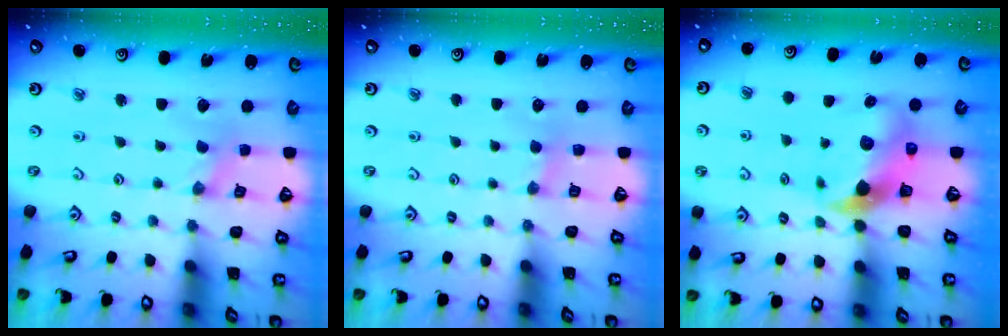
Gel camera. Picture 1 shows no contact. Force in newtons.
{"total": 3.2, "press": 3.1, "slide": 0.7}
{"total": 9.2, "press": 9.1, "slide": 1.3}